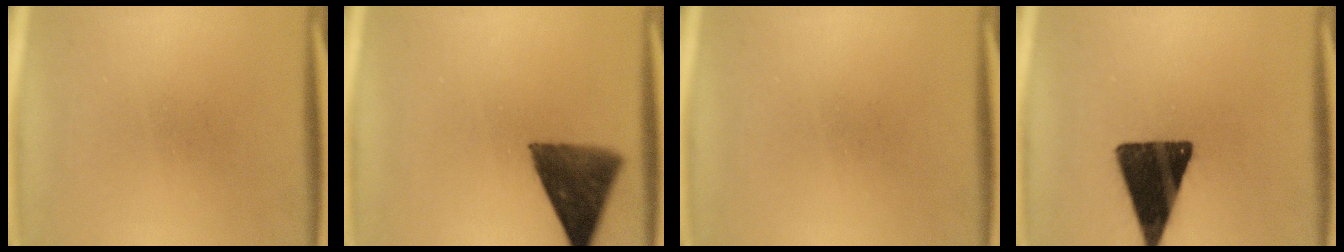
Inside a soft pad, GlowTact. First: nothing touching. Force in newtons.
{"total": 10.6}
{"total": 0.0}
{"total": 16.5}